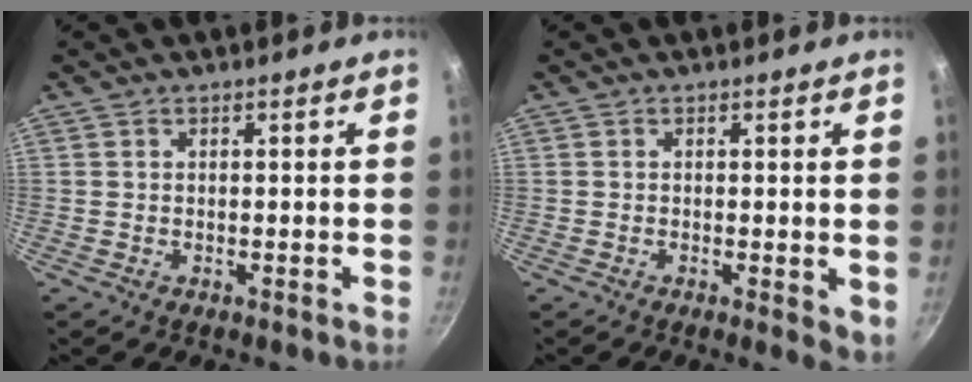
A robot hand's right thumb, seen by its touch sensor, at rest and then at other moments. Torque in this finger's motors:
{"motor_torque": [0.00, 0.38, 0.18, -0.17, 0.01]}